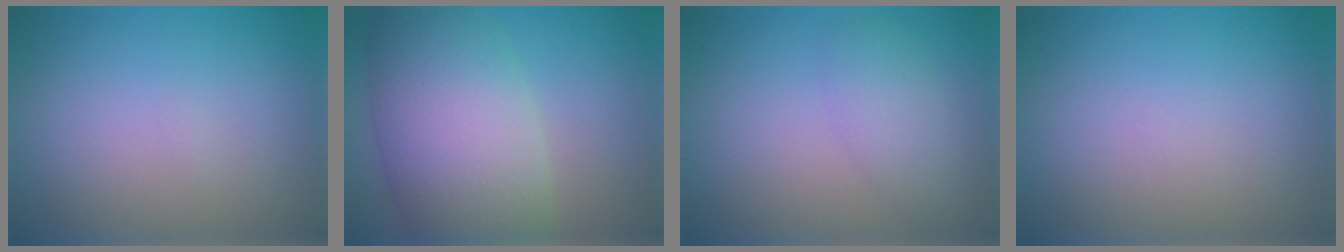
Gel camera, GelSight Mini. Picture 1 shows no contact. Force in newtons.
{"total": 10.1, "press": 10.0, "slide": 0.5}
{"total": 2.5, "press": 2.5, "slide": 0.1}
{"total": 0.0}